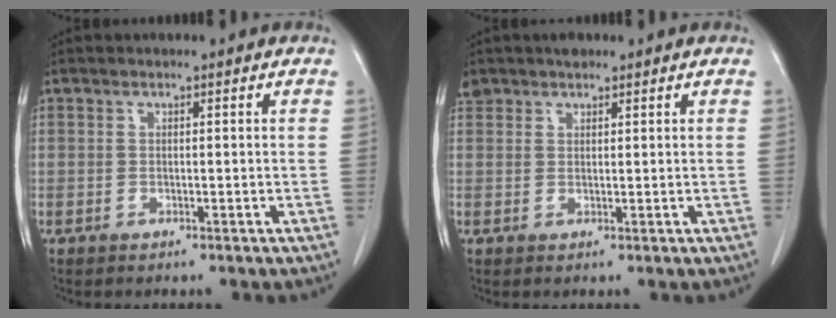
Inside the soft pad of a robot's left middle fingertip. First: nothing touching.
{"total": 2.6, "force": [2.1, 1.5, 0.4], "torque": [-0.013, 0.013, 0.038]}